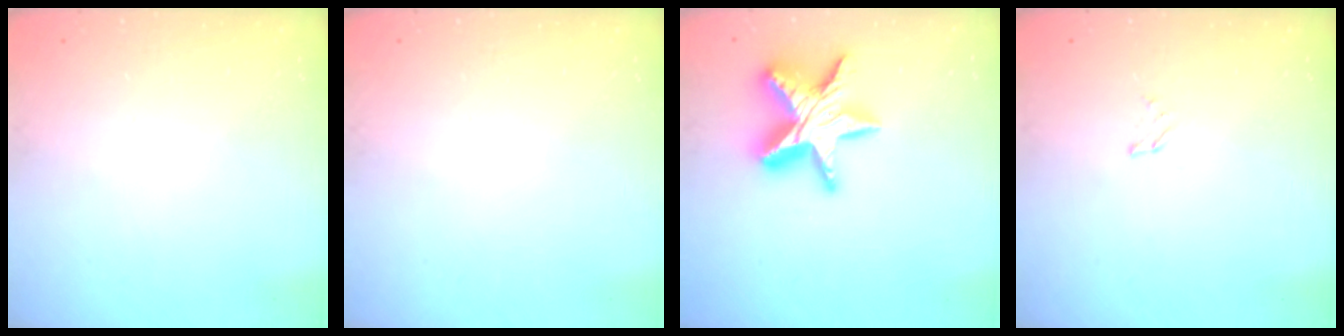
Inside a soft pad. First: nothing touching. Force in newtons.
{"total": 0.0}
{"total": 16.7, "press": 16.7, "slide": 1.1}
{"total": 1.3, "press": 1.2, "slide": 0.1}